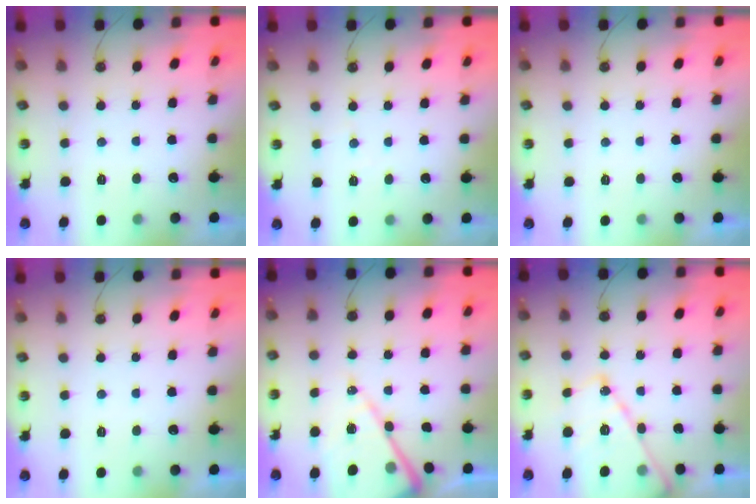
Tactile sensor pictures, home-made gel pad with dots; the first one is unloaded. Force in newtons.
{"total": 2.1, "press": 2.1, "slide": 0.4}
{"total": 2.7, "press": 2.7, "slide": 0.4}
{"total": 2.7, "press": 2.7, "slide": 0.4}
{"total": 14.3, "press": 14.3, "slide": 1.5}
{"total": 15.4, "press": 15.3, "slide": 1.3}